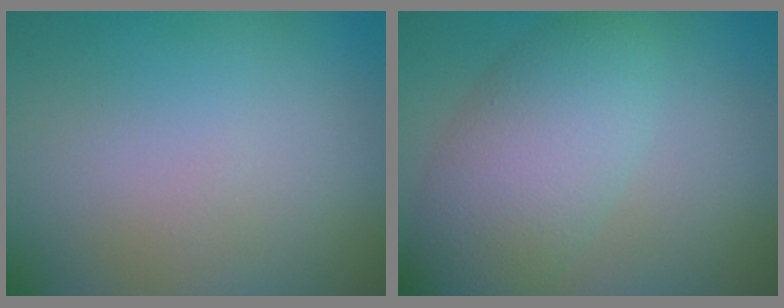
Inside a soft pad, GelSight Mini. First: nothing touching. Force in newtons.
{"total": 6.0, "press": 6.0, "slide": 0.4}